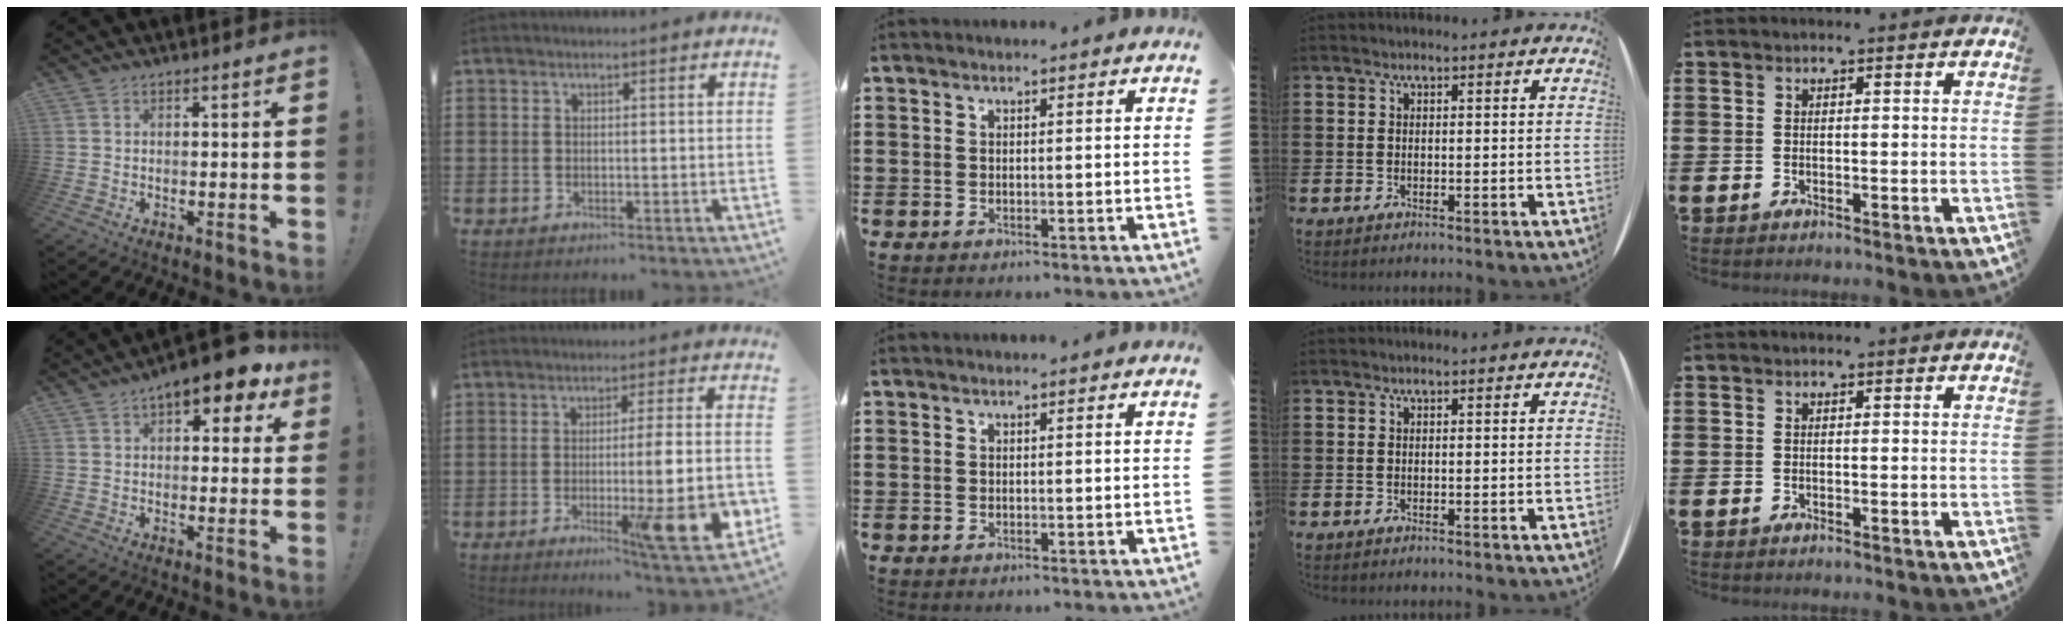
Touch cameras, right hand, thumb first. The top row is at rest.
{"thumb": {"total": 10.1, "force": [6.2, 4.1, 6.9], "torque": [-0.079, -0.035, 0.101]}, "index": {"total": 11.2, "force": [-2.4, 0.8, 10.9], "torque": [-0.161, -0.017, -0.043]}}